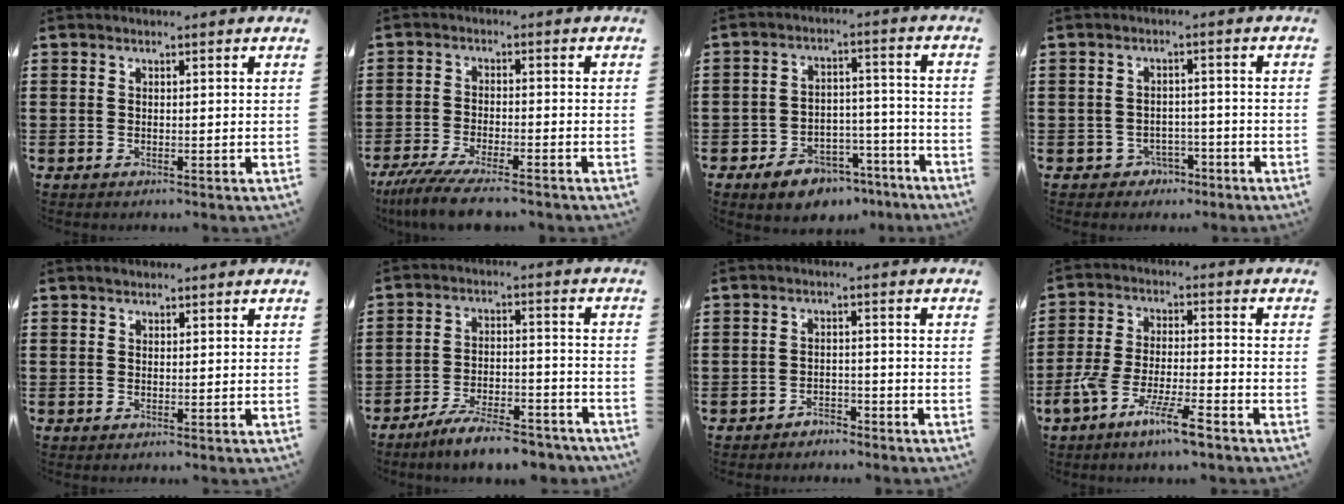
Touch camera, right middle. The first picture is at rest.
{"total": 5.3, "force": [-4.6, 0.1, 2.7], "torque": [-0.071, -0.020, -0.091]}
{"total": 6.3, "force": [-5.5, 2.6, 1.9], "torque": [-0.028, 0.027, -0.102]}
{"total": 2.3, "force": [-2.0, 1.2, 0.1], "torque": [-0.011, 0.001, -0.044]}
{"total": 0.7, "force": [0.5, 0.5, 0.1], "torque": [0.005, -0.001, 0.007]}
{"total": 7.7, "force": [-6.9, 0.8, 3.3], "torque": [-0.054, 0.010, -0.129]}
{"total": 2.3, "force": [-2.3, 0.4, -0.1], "torque": [-0.005, 0.002, -0.050]}
{"total": 8.2, "force": [-5.9, 0.9, 5.6], "torque": [-0.120, -0.006, -0.114]}